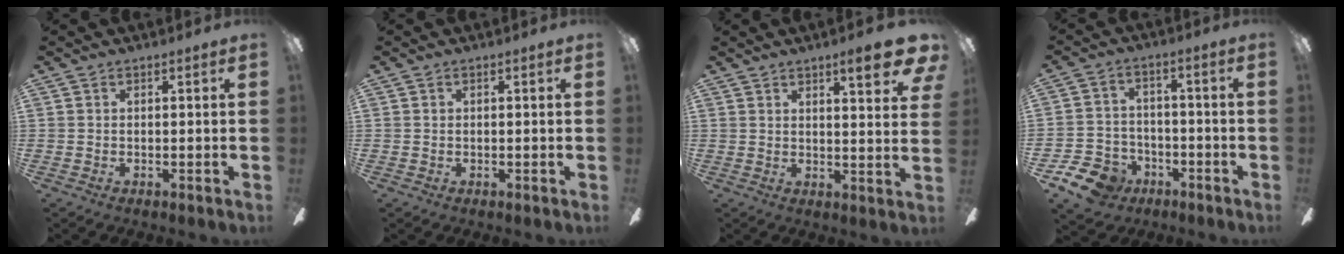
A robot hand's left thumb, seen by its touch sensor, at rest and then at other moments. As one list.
[{"total": 0.5, "force": [-0.1, 0.5, 0.2], "torque": [-0.003, 0.004, -0.003]}, {"total": 9.5, "force": [5.6, 1.9, 7.4], "torque": [-0.086, -0.036, 0.082]}, {"total": 10.6, "force": [-7.0, 6.9, 3.8], "torque": [-0.098, 0.045, -0.130]}]